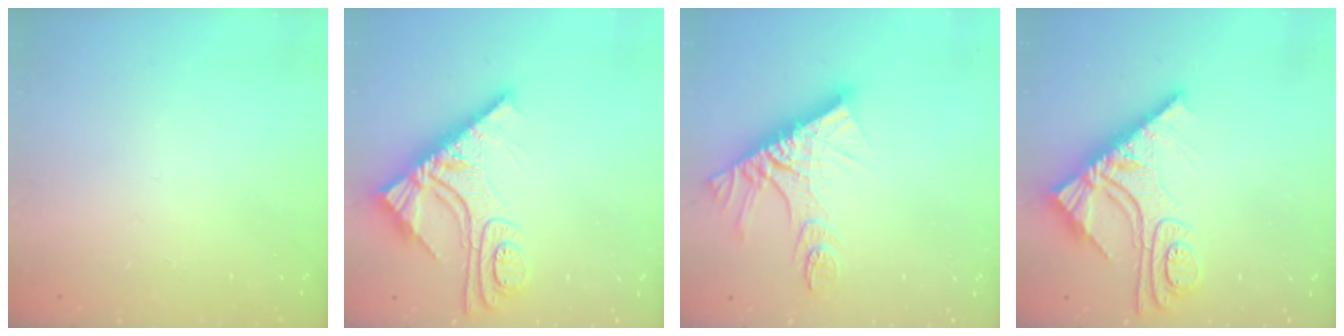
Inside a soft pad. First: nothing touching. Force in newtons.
{"total": 12.2, "press": 12.2, "slide": 1.2}
{"total": 13.6, "press": 13.6, "slide": 1.1}
{"total": 12.2, "press": 12.2, "slide": 1.2}